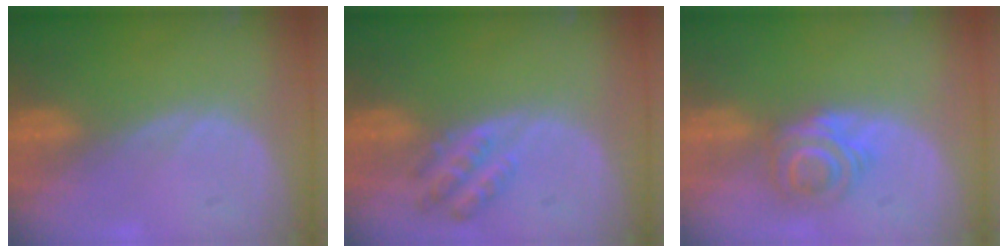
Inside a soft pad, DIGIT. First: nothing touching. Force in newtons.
{"total": 4.4, "press": 4.3, "slide": 0.9}
{"total": 6.2, "press": 5.2, "slide": 3.3}